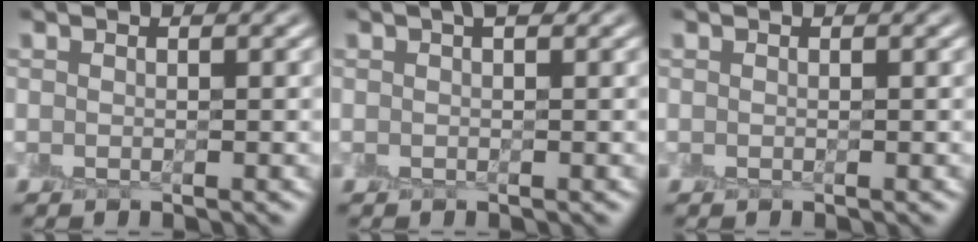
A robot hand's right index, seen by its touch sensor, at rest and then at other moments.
{"total": 1.2, "force": [0.6, 0.2, 1.0], "torque": [-0.009, 0.005, 0.009]}
{"total": 0.0}